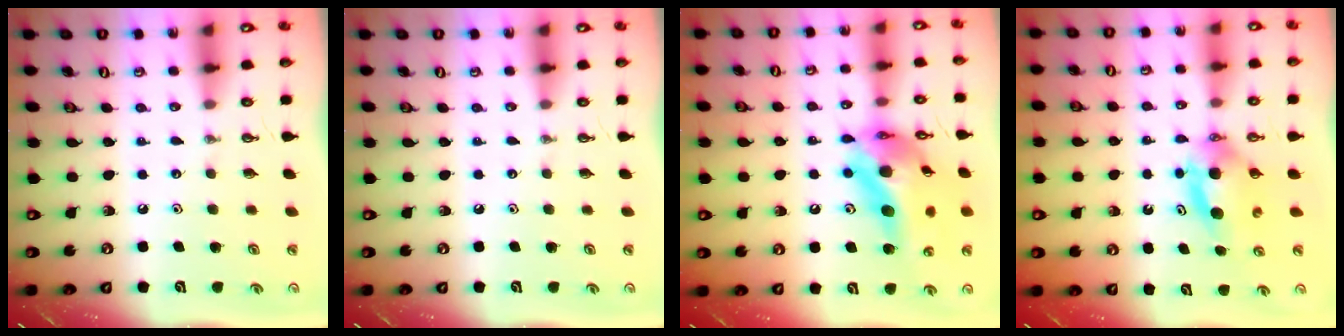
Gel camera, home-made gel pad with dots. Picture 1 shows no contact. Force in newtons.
{"total": 0.0}
{"total": 20.4, "press": 20.2, "slide": 2.4}
{"total": 7.1, "press": 6.4, "slide": 3.1}